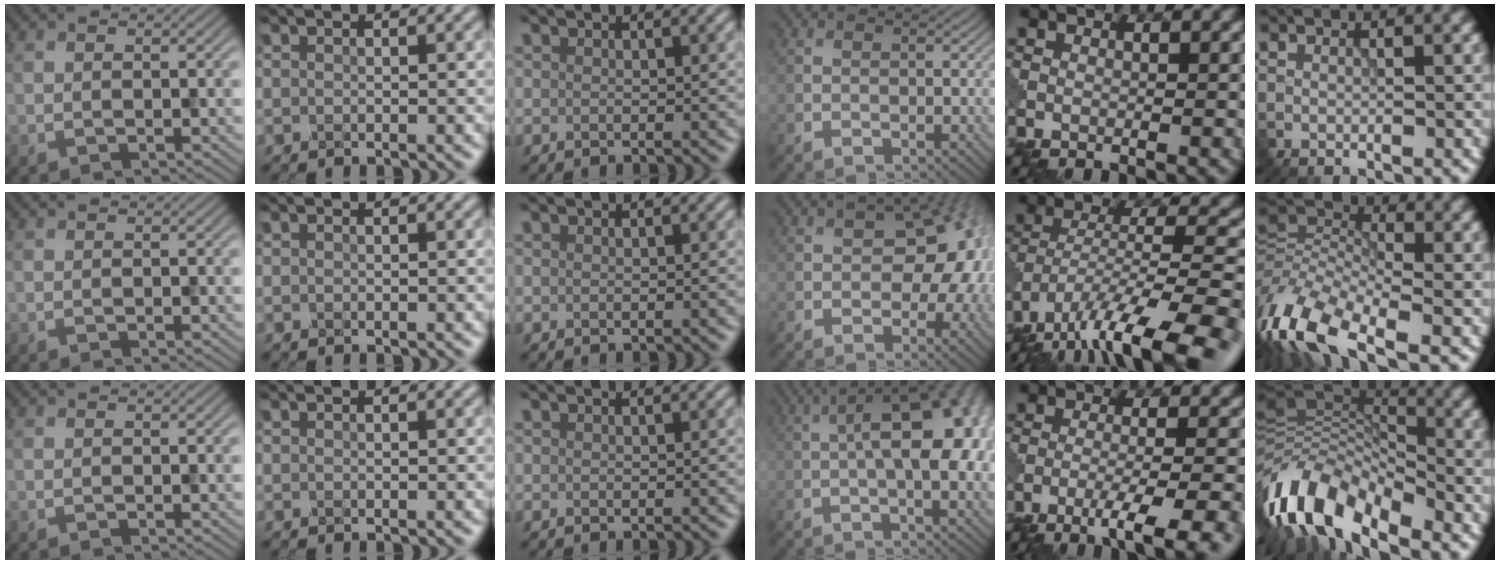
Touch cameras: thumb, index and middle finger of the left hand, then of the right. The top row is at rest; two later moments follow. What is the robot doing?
{"motion": "shake", "object": "salt shaker"}